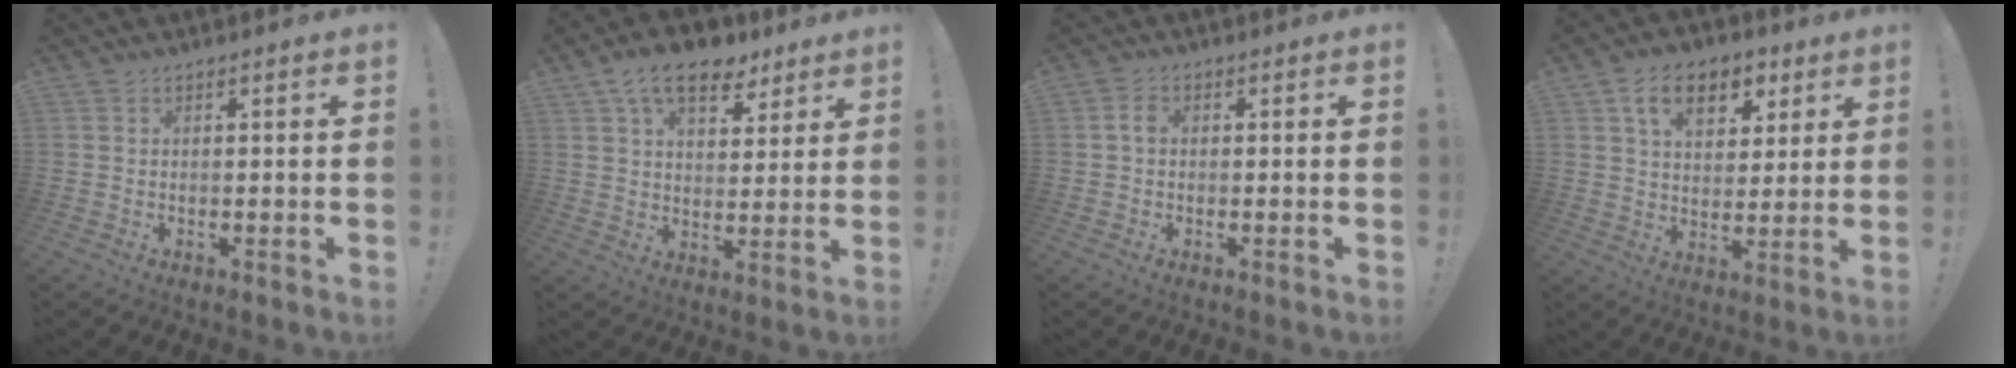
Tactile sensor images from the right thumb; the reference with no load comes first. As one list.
[{"total": 13.7, "force": [8.1, 7.8, 7.9], "torque": [-0.116, -0.038, 0.146]}, {"total": 2.5, "force": [-0.1, 1.7, 1.8], "torque": [-0.023, 0.002, -0.006]}, {"total": 12.4, "force": [6.2, 8.1, 7.1], "torque": [-0.104, -0.019, 0.116]}]